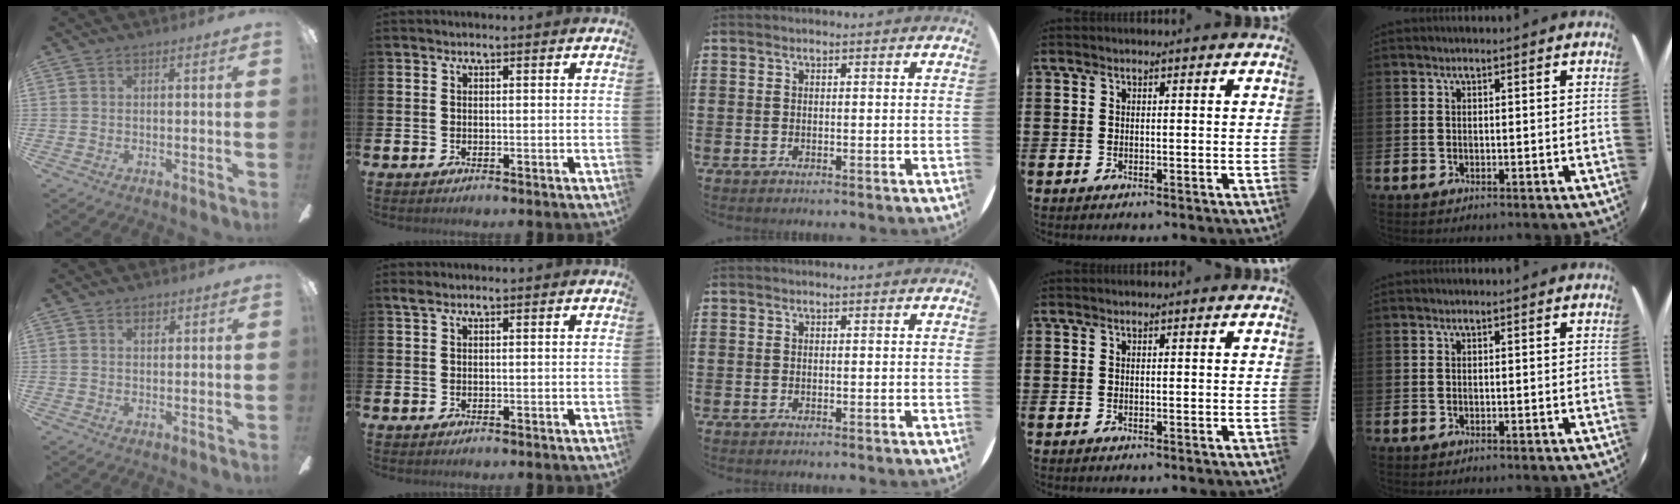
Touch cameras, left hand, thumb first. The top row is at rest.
{"thumb": {"total": 1.6, "force": [1.1, 0.9, 0.8], "torque": [0.000, -0.006, 0.017]}, "index": {"total": 0.9, "force": [0.6, 0.2, 0.6], "torque": [-0.020, 0.007, 0.010]}}